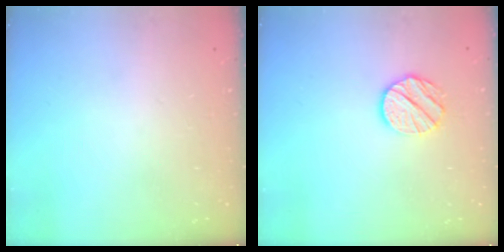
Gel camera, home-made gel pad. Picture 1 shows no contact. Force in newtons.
{"total": 9.6, "press": 9.6, "slide": 0.7}